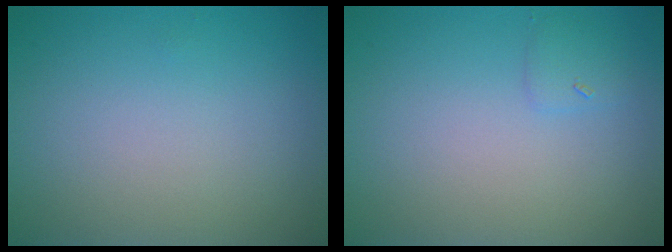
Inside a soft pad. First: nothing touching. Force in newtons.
{"total": 0.9, "press": 0.9, "slide": 0.1}